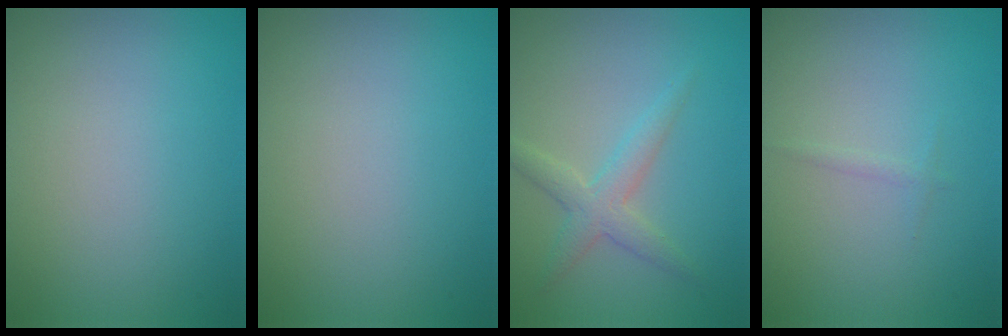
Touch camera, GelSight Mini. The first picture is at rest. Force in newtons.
{"total": 0.0}
{"total": 2.7, "press": 2.7, "slide": 0.1}
{"total": 0.5, "press": 0.5, "slide": 0.1}